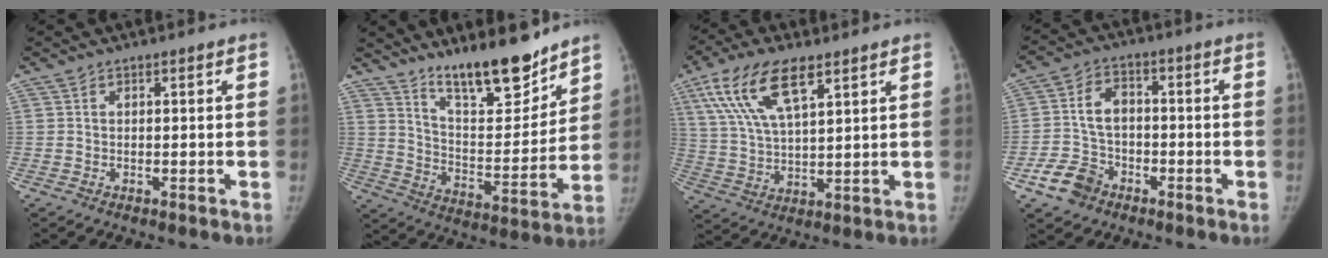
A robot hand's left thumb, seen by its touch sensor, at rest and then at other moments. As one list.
[{"total": 16.1, "force": [12.9, 4.3, 8.6], "torque": [-0.096, -0.097, 0.219]}, {"total": 13.8, "force": [7.2, 5.3, 10.5], "torque": [-0.200, -0.010, 0.139]}, {"total": 9.3, "force": [-4.6, 7.2, 3.6], "torque": [-0.050, 0.026, -0.086]}]